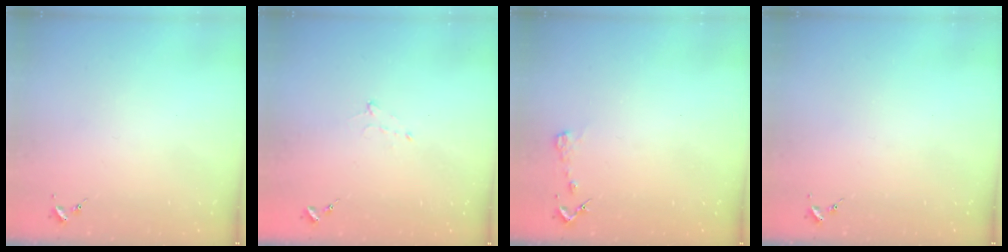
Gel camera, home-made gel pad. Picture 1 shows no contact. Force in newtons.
{"total": 5.5, "press": 5.5, "slide": 0.7}
{"total": 3.4, "press": 3.3, "slide": 0.3}
{"total": 0.0}